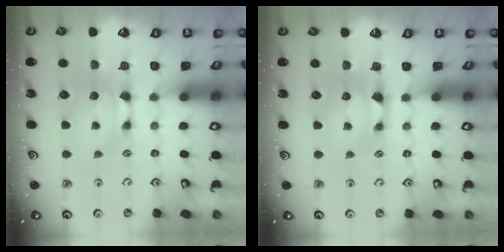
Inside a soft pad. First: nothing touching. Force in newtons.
{"total": 0.9, "press": 0.5, "slide": 0.7}